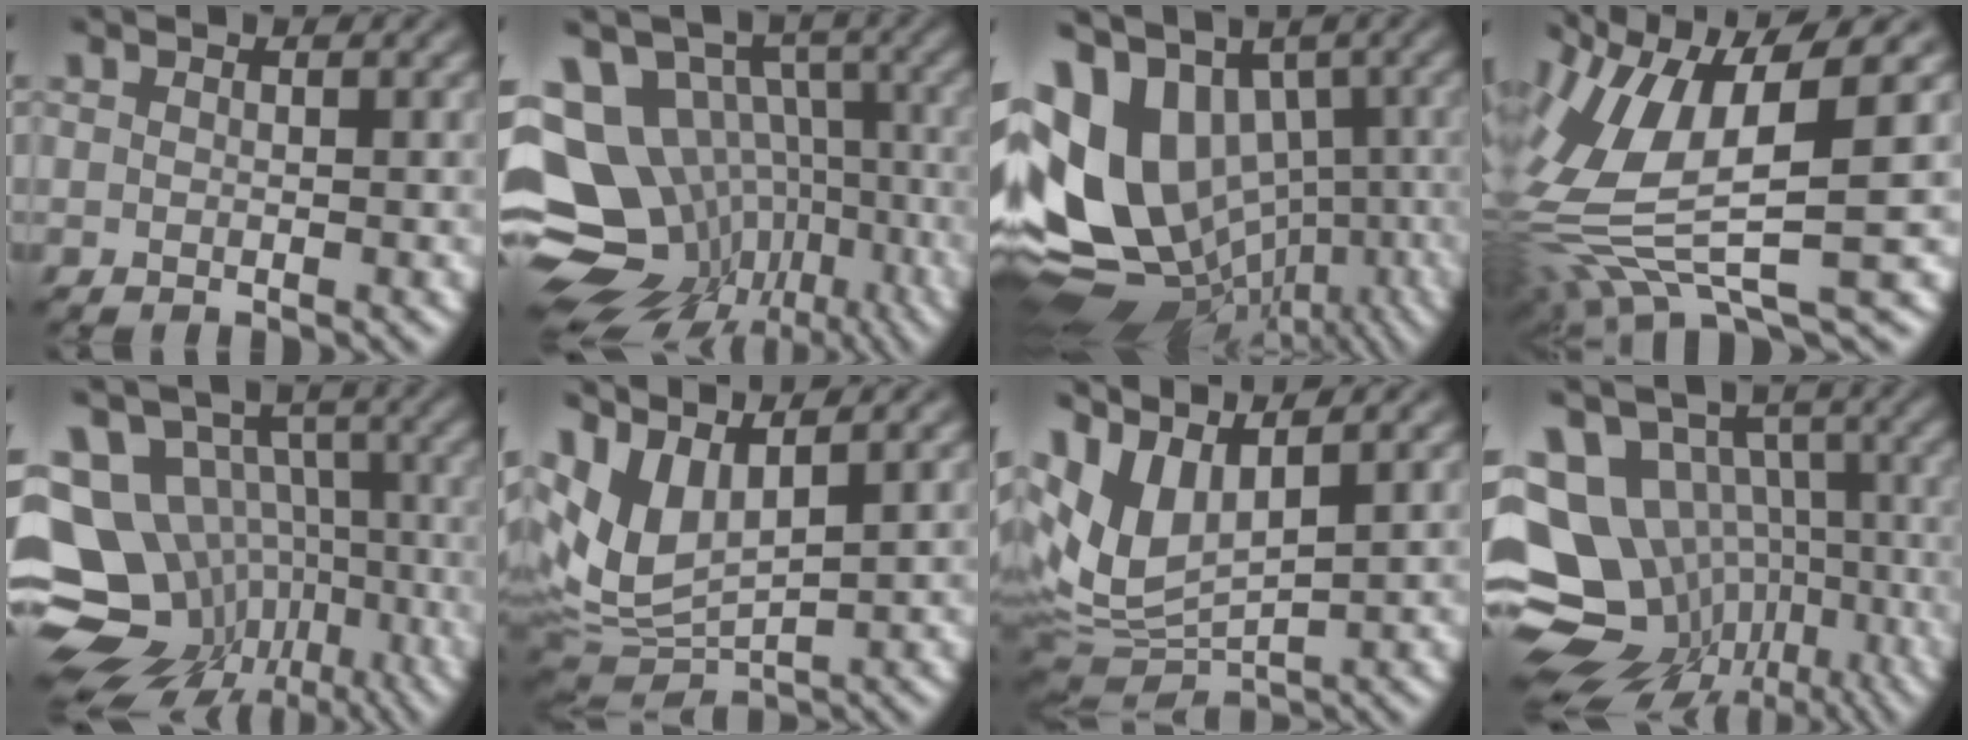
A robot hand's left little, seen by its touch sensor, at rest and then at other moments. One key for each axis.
{"total": 13.8, "fx": -5.2, "fy": 11.1, "fz": 6.4, "tx": -0.124, "ty": -0.006, "tz": -0.057}
{"total": 14.3, "fx": 0.3, "fy": 10.8, "fz": 9.4, "tx": -0.189, "ty": -0.006, "tz": 0.028}
{"total": 10.7, "fx": 1.1, "fy": 3.8, "fz": 9.9, "tx": -0.218, "ty": -0.008, "tz": 0.024}
{"total": 14.8, "fx": -6.7, "fy": 11.5, "fz": 6.3, "tx": -0.127, "ty": -0.019, "tz": -0.087}
{"total": 6.9, "fx": 3.1, "fy": 3.0, "fz": 5.4, "tx": -0.135, "ty": -0.001, "tz": 0.066}
{"total": 7.8, "fx": 3.3, "fy": 3.4, "fz": 6.2, "tx": -0.153, "ty": 0.001, "tz": 0.070}
{"total": 14.5, "fx": -5.3, "fy": 11.5, "fz": 7.0, "tx": -0.138, "ty": -0.011, "tz": -0.060}